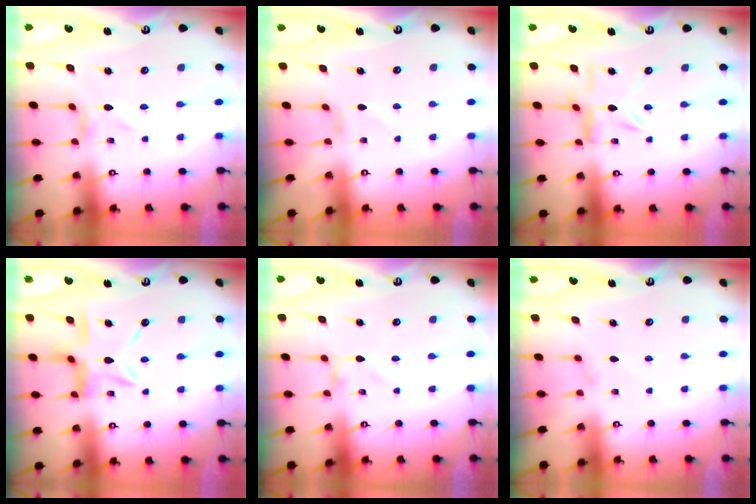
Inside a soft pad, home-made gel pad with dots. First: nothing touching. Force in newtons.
{"total": 1.7, "press": 1.7, "slide": 0.2}
{"total": 7.0, "press": 6.9, "slide": 0.6}
{"total": 10.7, "press": 10.6, "slide": 1.0}
{"total": 0.0}
{"total": 0.5, "press": 0.4, "slide": 0.2}